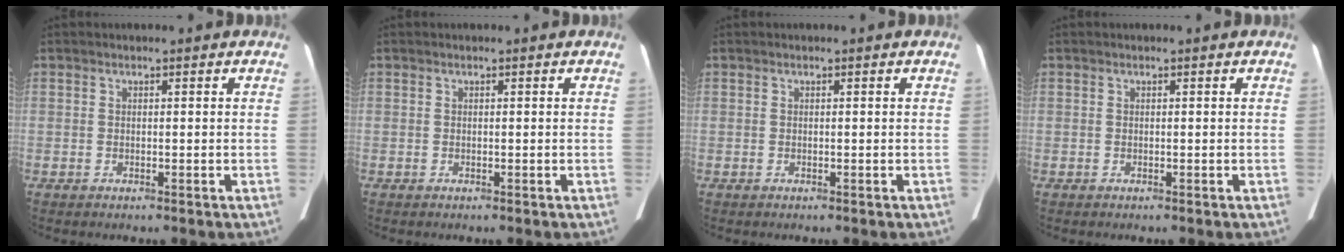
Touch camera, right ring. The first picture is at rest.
{"total": 0.0}
{"total": 0.0}
{"total": 0.0}